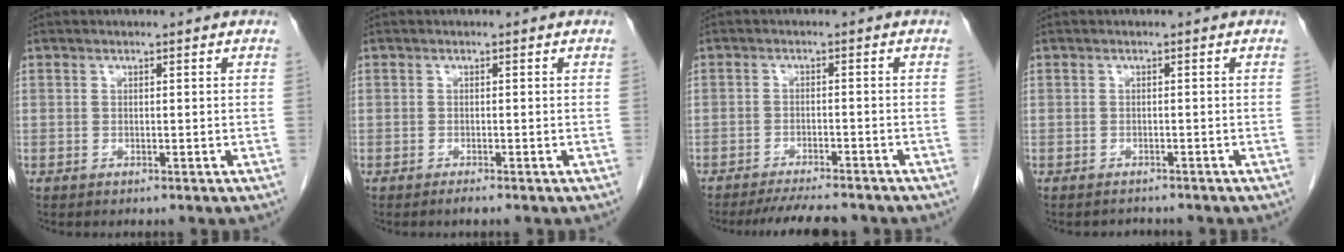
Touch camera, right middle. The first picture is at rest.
{"total": 0.8, "force": [-0.6, -0.1, 0.4], "torque": [-0.012, -0.003, -0.010]}
{"total": 7.4, "force": [-6.8, 1.0, 2.8], "torque": [-0.039, -0.013, -0.103]}
{"total": 1.5, "force": [-1.4, 0.4, -0.1], "torque": [0.001, -0.003, -0.018]}